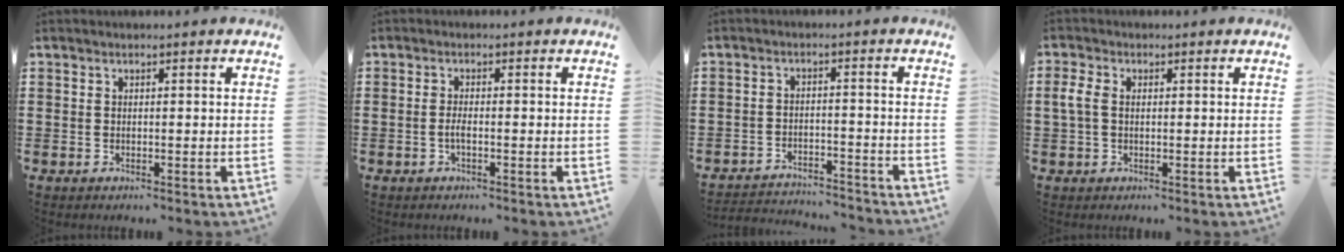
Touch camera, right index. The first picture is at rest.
{"total": 1.8, "force": [-0.6, 0.3, 1.6], "torque": [-0.039, -0.003, -0.012]}
{"total": 3.0, "force": [-3.0, 0.0, 0.3], "torque": [-0.011, 0.000, -0.063]}
{"total": 3.1, "force": [0.2, 2.0, 2.3], "torque": [-0.064, 0.002, -0.002]}